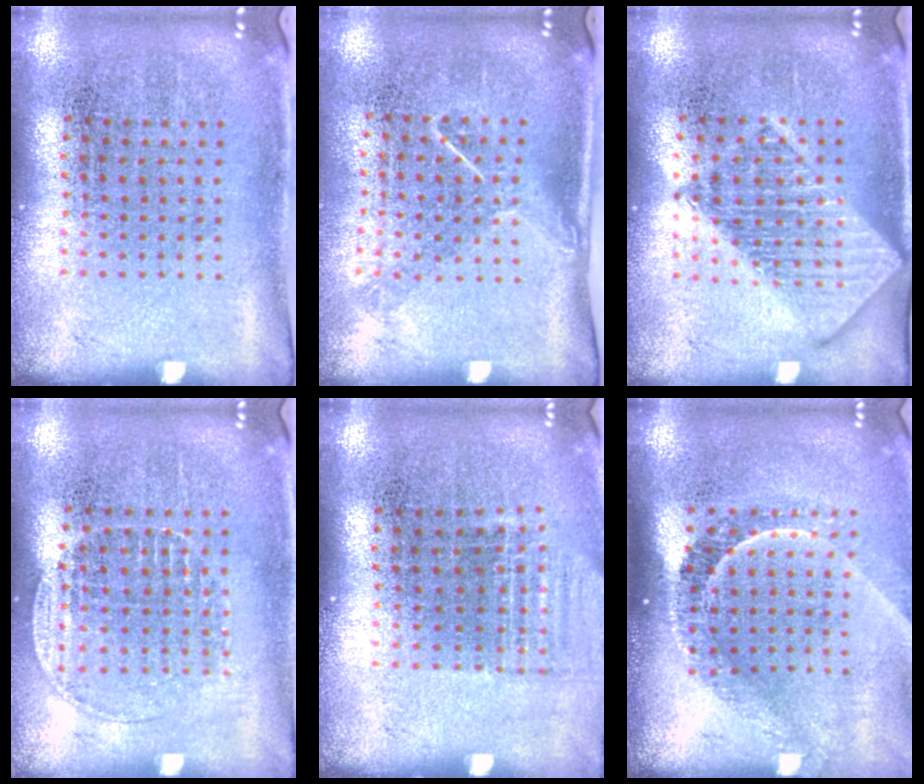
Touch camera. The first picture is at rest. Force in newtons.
{"total": 1.3, "press": 1.0, "slide": 0.9}
{"total": 2.7, "press": 2.7, "slide": 0.3}
{"total": 1.2, "press": 1.1, "slide": 0.5}
{"total": 1.0, "press": 1.0, "slide": 0.4}
{"total": 2.2, "press": 1.5, "slide": 1.5}